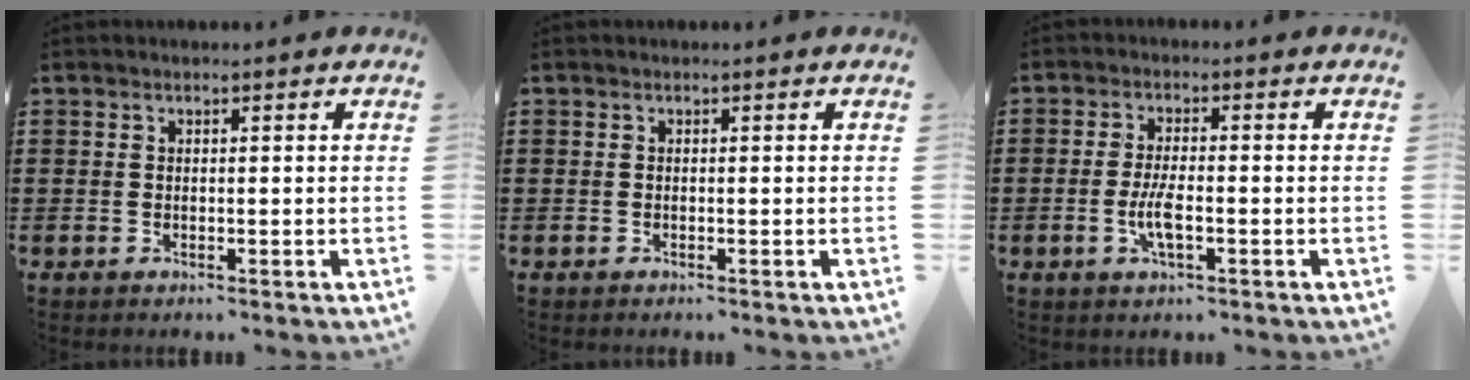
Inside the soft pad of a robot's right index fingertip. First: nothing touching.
{"total": 0.0}
{"total": 4.2, "force": [-1.1, 1.0, 3.9], "torque": [-0.090, -0.008, -0.025]}